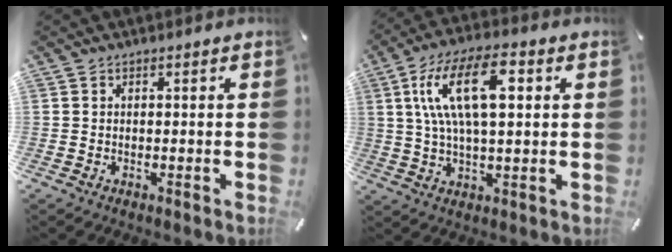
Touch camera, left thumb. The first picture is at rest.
{"total": 15.7, "force": [4.4, 6.8, 13.5], "torque": [-0.277, 0.007, 0.071]}